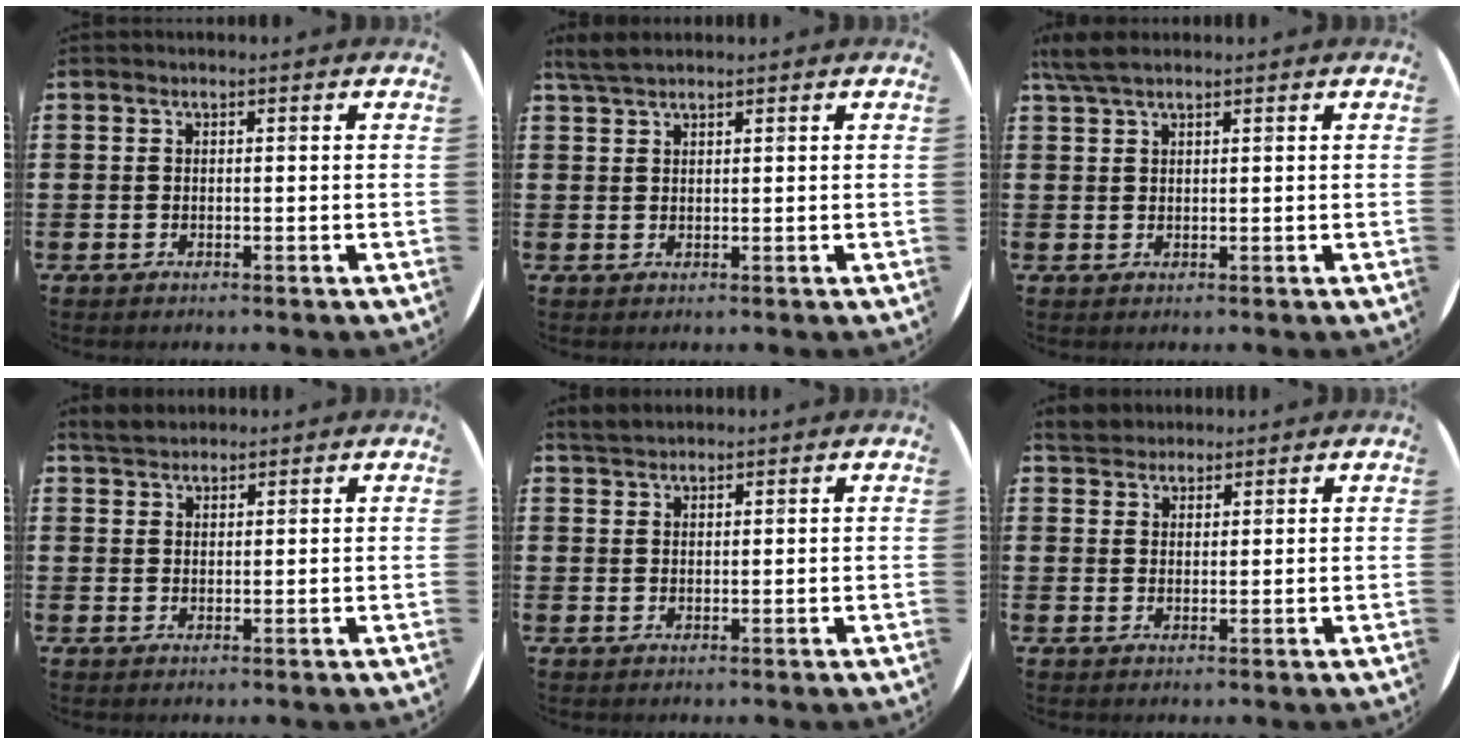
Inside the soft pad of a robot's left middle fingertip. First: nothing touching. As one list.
[{"total": 2.5, "force": [2.2, 0.5, 1.2], "torque": [-0.027, 0.005, 0.041]}, {"total": 3.1, "force": [2.4, 0.8, 1.8], "torque": [-0.040, 0.006, 0.044]}, {"total": 2.7, "force": [2.5, 0.8, 0.5], "torque": [-0.015, 0.003, 0.049]}, {"total": 2.2, "force": [2.0, 0.6, 0.5], "torque": [-0.004, 0.003, 0.037]}, {"total": 2.6, "force": [2.3, 0.7, 0.9], "torque": [-0.022, 0.005, 0.045]}]